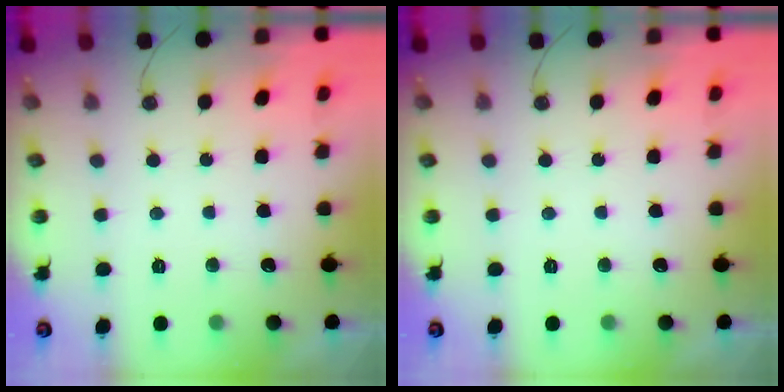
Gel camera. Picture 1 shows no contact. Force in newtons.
{"total": 0.0}